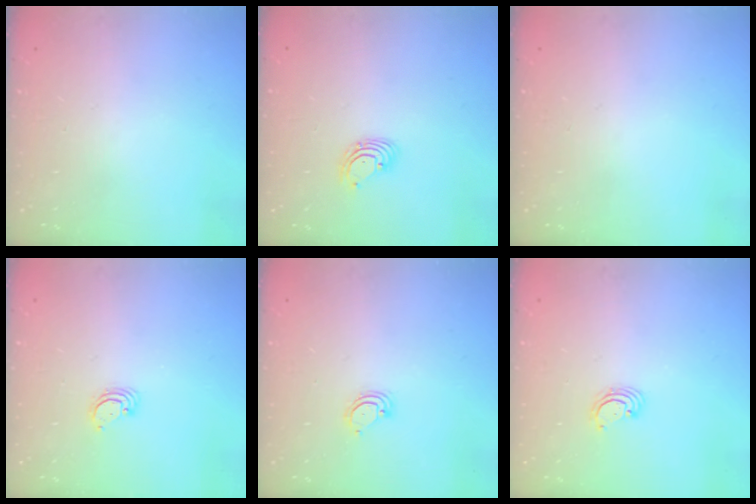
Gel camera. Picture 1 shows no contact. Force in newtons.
{"total": 2.6, "press": 2.6, "slide": 0.1}
{"total": 0.0}
{"total": 2.9, "press": 2.9, "slide": 0.3}
{"total": 4.4, "press": 4.4, "slide": 0.3}
{"total": 2.8, "press": 2.8, "slide": 0.3}